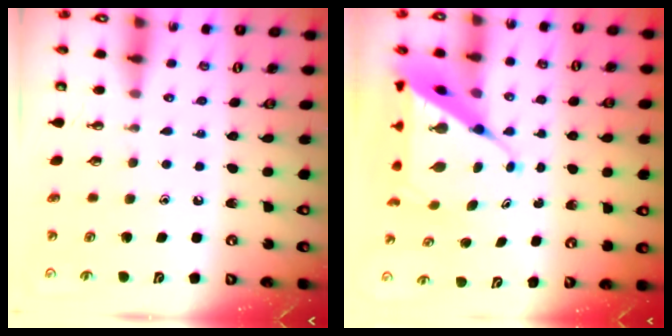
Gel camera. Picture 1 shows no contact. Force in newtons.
{"total": 11.7, "press": 11.6, "slide": 0.9}